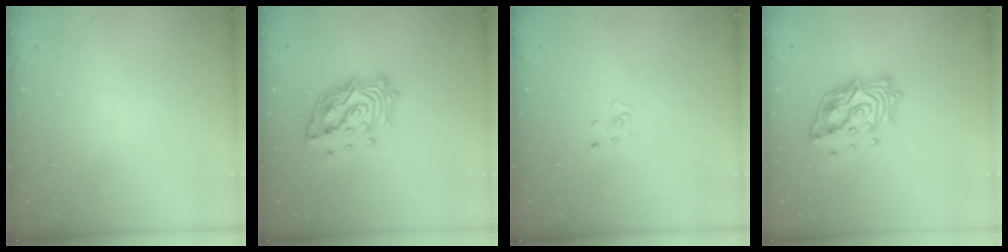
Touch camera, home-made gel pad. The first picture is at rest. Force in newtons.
{"total": 14.8, "press": 14.7, "slide": 1.6}
{"total": 2.3, "press": 2.3, "slide": 0.2}
{"total": 14.6, "press": 14.5, "slide": 1.8}